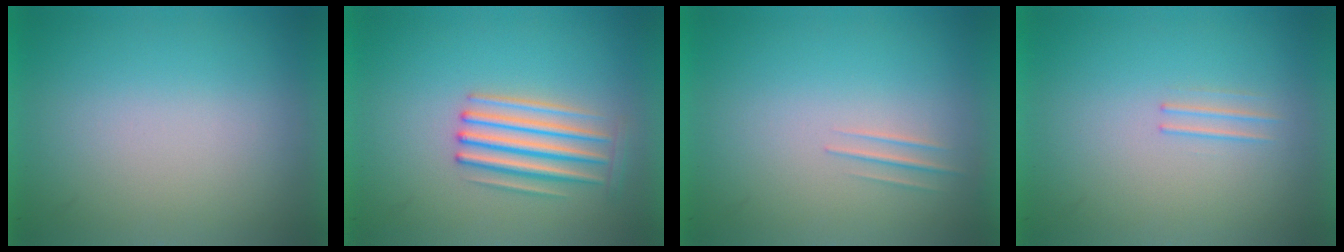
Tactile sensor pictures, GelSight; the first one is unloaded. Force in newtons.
{"total": 3.2}
{"total": 1.0}
{"total": 1.1}